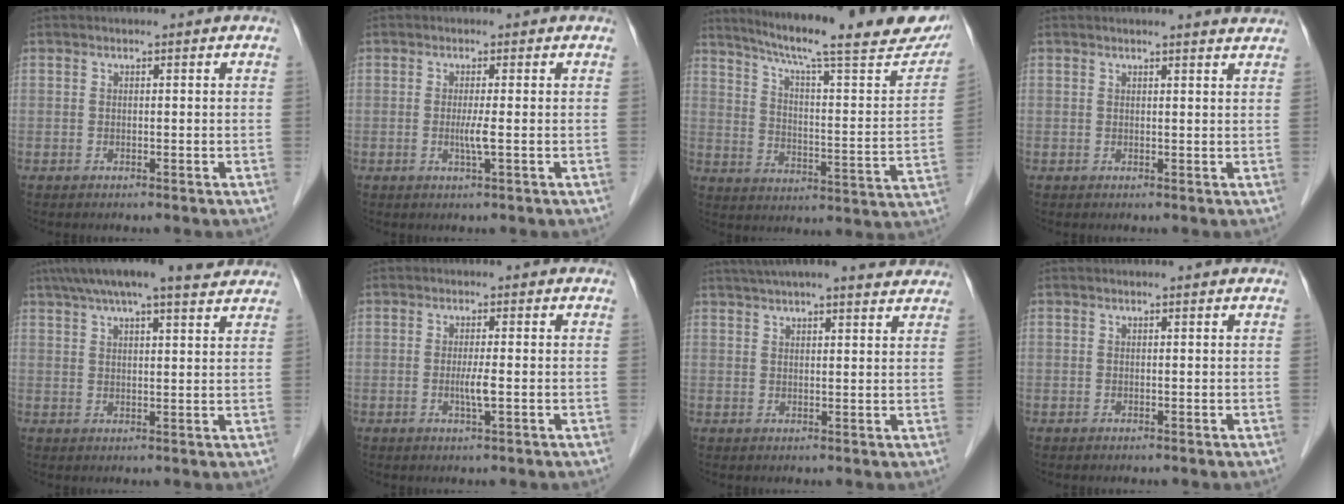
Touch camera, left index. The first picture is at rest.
{"total": 2.1, "force": [-0.3, -0.4, 2.0], "torque": [-0.045, -0.004, -0.006]}
{"total": 25.4, "force": [21.4, 2.5, 13.5], "torque": [-0.203, -0.035, 0.277]}
{"total": 2.7, "force": [2.7, -0.2, 0.5], "torque": [-0.011, -0.007, 0.020]}
{"total": 16.1, "force": [13.2, 2.5, 8.8], "torque": [-0.149, 0.050, 0.184]}
{"total": 2.3, "force": [-0.4, -0.2, 2.3], "torque": [-0.047, -0.005, -0.006]}
{"total": 15.0, "force": [13.3, 2.1, 6.6], "torque": [-0.104, 0.037, 0.174]}
{"total": 0.6, "force": [0.5, -0.1, 0.2], "torque": [-0.010, 0.002, 0.009]}